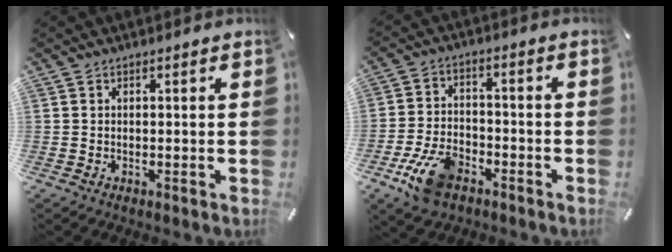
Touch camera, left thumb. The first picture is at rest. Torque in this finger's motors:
{"motor_torque": [-0.28, 1.98, 0.93, 0.73, 0.24]}